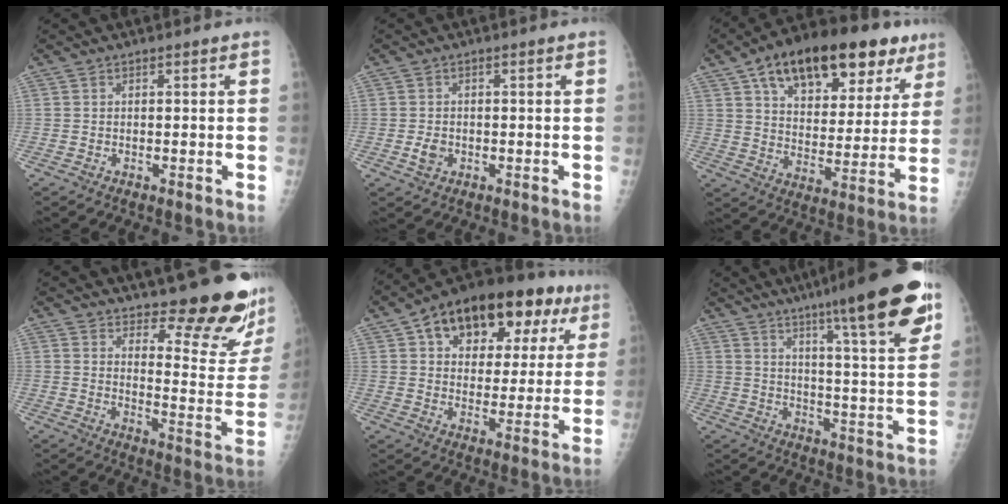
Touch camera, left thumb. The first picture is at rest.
{"total": 2.4, "force": [-0.6, 1.8, 1.5], "torque": [-0.024, 0.005, -0.009]}
{"total": 26.0, "force": [14.3, 13.1, 17.4], "torque": [-0.227, -0.002, 0.217]}
{"total": 16.9, "force": [14.2, 4.0, 8.2], "torque": [-0.065, -0.139, 0.180]}
{"total": 23.0, "force": [10.7, 13.2, 15.5], "torque": [-0.183, 0.017, 0.154]}
{"total": 21.1, "force": [12.8, 2.5, 16.6], "torque": [-0.220, -0.049, 0.182]}